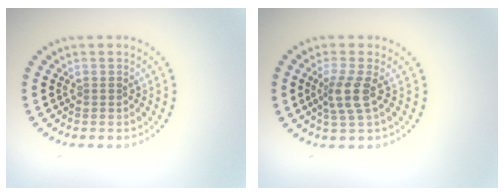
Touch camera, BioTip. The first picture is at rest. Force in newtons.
{"total": 2.7, "press": 2.2, "slide": 1.6}